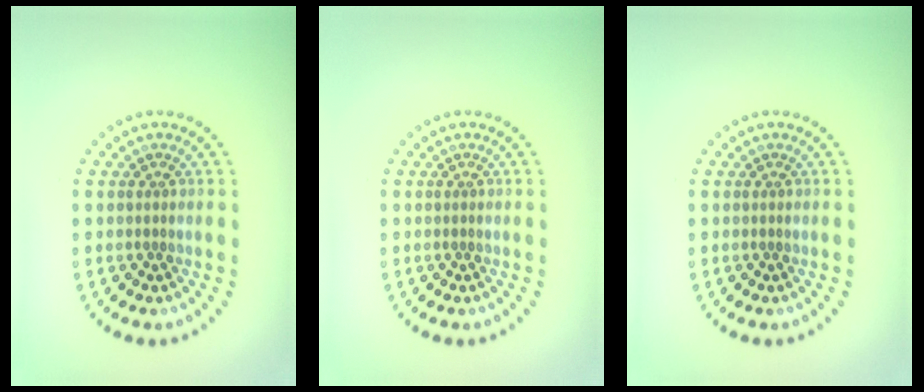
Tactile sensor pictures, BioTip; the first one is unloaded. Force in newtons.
{"total": 0.0}
{"total": 0.0}